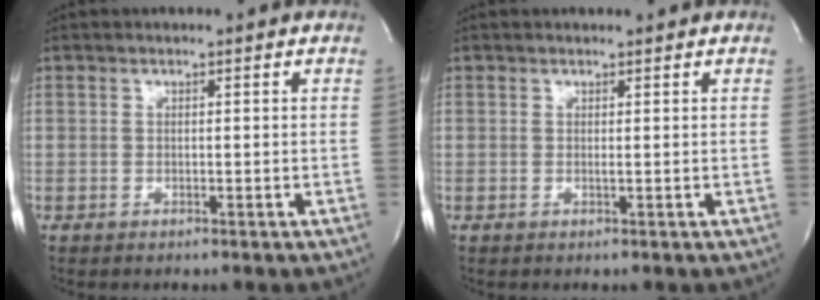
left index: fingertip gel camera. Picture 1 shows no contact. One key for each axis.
{"total": 0.6, "fx": 0.5, "fy": -0.1, "fz": 0.4, "tx": -0.009, "ty": -0.003, "tz": 0.005}